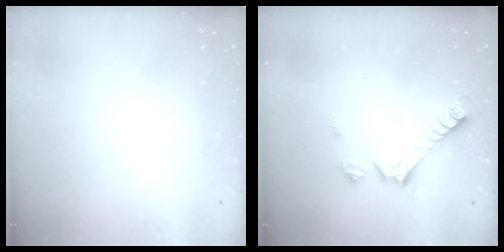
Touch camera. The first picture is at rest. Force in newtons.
{"total": 8.5, "press": 8.5, "slide": 0.5}